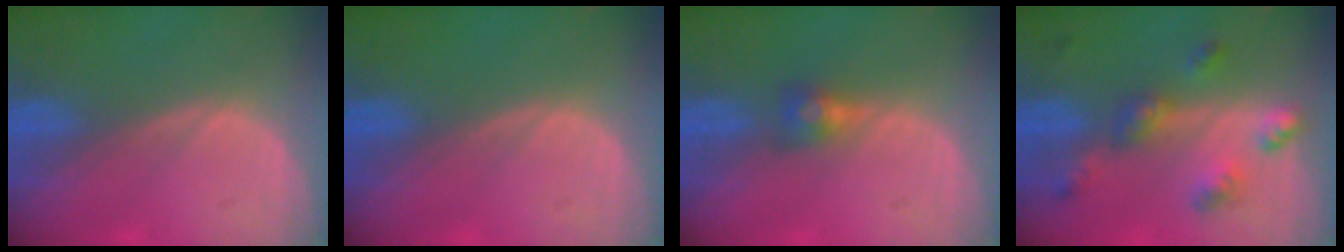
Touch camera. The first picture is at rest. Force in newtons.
{"total": 0.0}
{"total": 2.8, "press": 2.5, "slide": 1.3}
{"total": 6.8, "press": 6.0, "slide": 3.3}